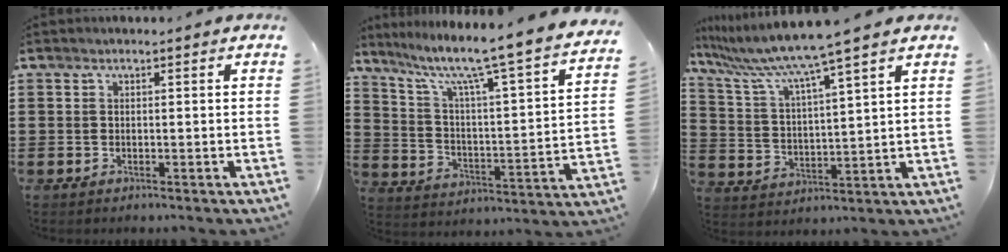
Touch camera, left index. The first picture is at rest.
{"total": 8.7, "force": [6.9, -0.3, 5.3], "torque": [-0.123, -0.062, 0.099]}
{"total": 8.5, "force": [7.1, -0.9, 4.6], "torque": [-0.120, -0.049, 0.113]}